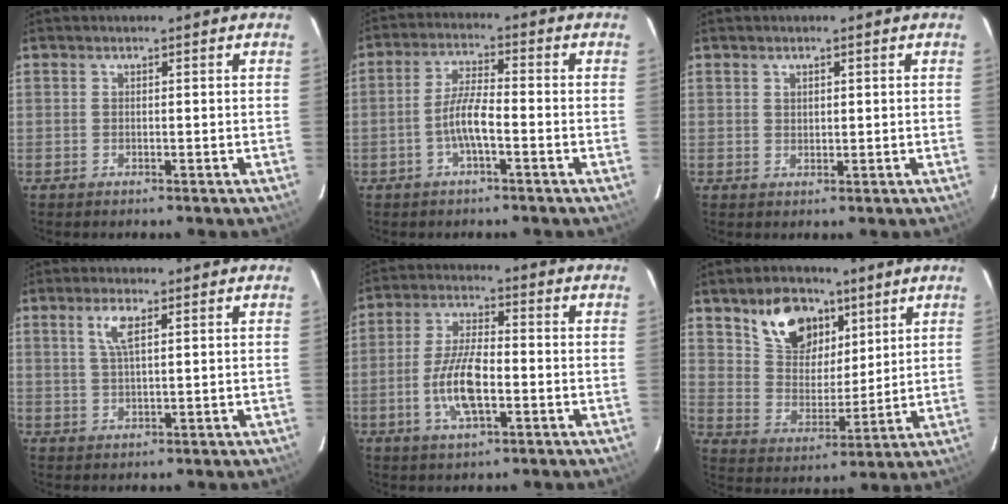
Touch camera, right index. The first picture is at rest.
{"total": 5.6, "force": [-2.2, 1.0, 5.0], "torque": [-0.103, 0.006, -0.042]}
{"total": 1.3, "force": [0.8, 0.9, 0.5], "torque": [-0.006, 0.004, 0.014]}
{"total": 4.0, "force": [1.9, 1.1, 3.4], "torque": [-0.068, 0.004, 0.037]}
{"total": 9.8, "force": [-2.8, 3.3, 8.8], "torque": [-0.178, 0.000, -0.053]}
{"total": 13.2, "force": [7.8, 8.2, 6.8], "torque": [-0.129, 0.024, 0.153]}